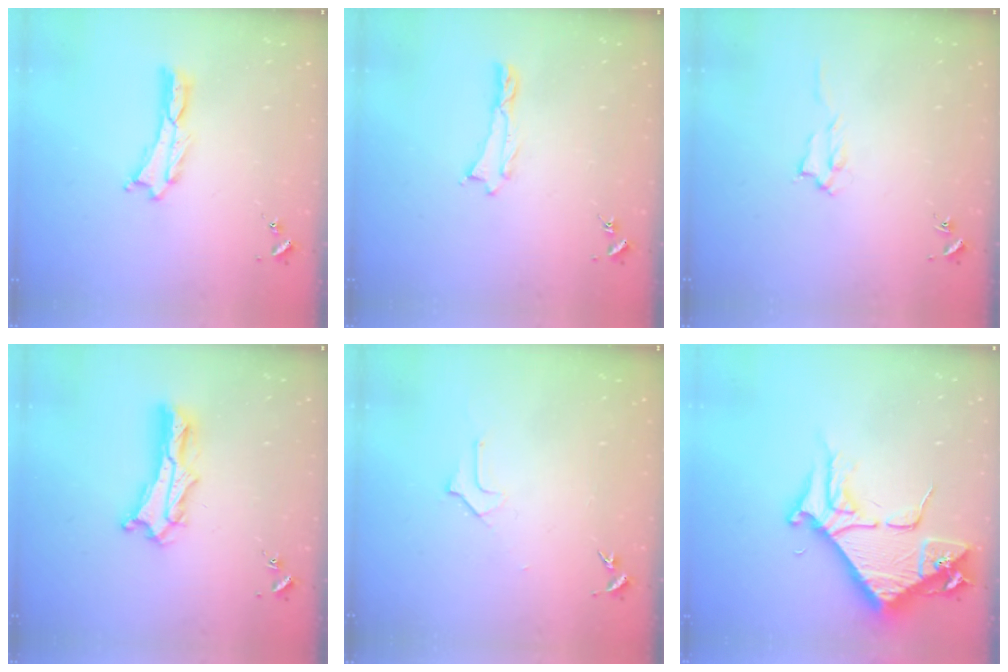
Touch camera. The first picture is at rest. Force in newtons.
{"total": 0.5, "press": 0.5, "slide": 0.2}
{"total": 1.4, "press": 1.4, "slide": 0.2}
{"total": 5.2, "press": 5.2, "slide": 0.6}
{"total": 1.6, "press": 1.6, "slide": 0.1}
{"total": 8.3, "press": 8.2, "slide": 0.9}